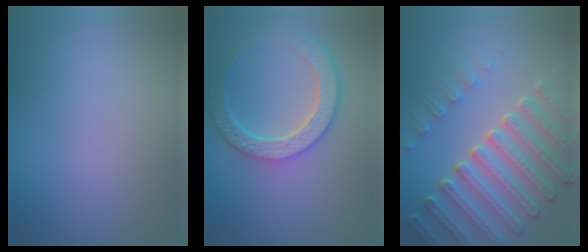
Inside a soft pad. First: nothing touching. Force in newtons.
{"total": 5.8, "press": 4.4, "slide": 3.7}
{"total": 7.4, "press": 5.5, "slide": 4.9}